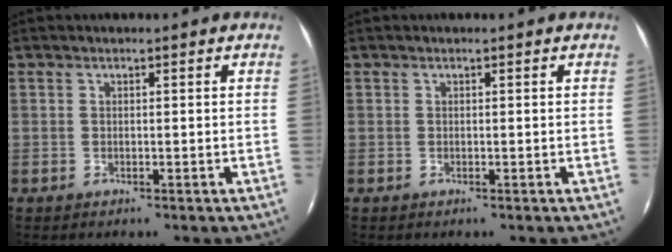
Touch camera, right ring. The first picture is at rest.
{"total": 0.0}